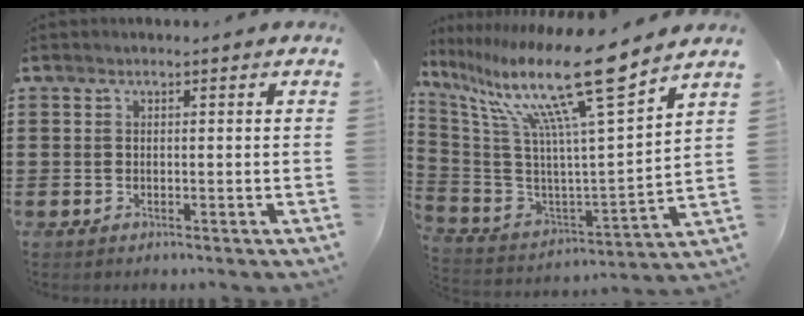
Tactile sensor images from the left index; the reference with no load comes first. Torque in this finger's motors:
{"motor_torque": [0.55, -1.38, 1.06, 0.21]}